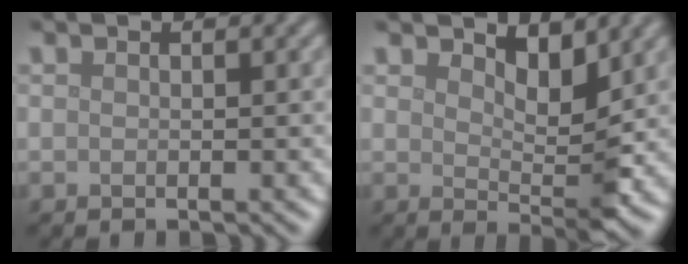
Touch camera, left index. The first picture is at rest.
{"total": 3.5, "force": [2.2, 1.2, 2.4], "torque": [-0.043, -0.009, 0.034]}